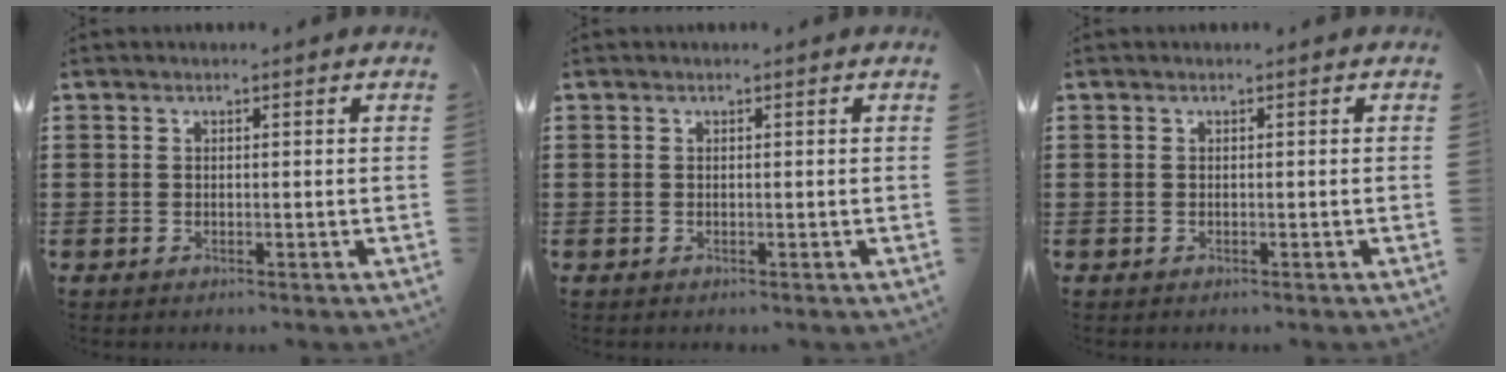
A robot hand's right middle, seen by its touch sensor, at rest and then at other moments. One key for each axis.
{"total": 0.0}
{"total": 0.0}